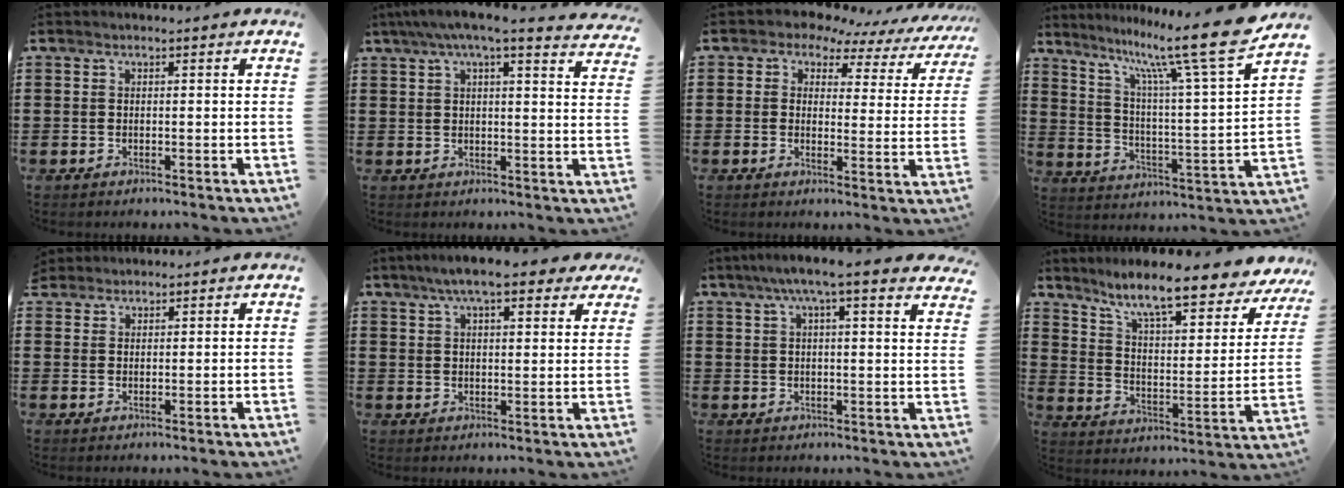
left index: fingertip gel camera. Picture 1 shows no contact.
{"total": 5.5, "force": [4.4, 0.0, 3.2], "torque": [-0.078, -0.014, 0.075]}
{"total": 3.9, "force": [3.0, 2.1, 1.2], "torque": [-0.038, -0.017, 0.045]}
{"total": 13.8, "force": [11.0, -0.2, 8.3], "torque": [-0.164, -0.074, 0.172]}
{"total": 1.7, "force": [1.6, 0.5, -0.1], "torque": [-0.003, 0.003, 0.034]}
{"total": 7.6, "force": [5.8, 1.6, 4.7], "torque": [-0.098, -0.002, 0.104]}
{"total": 6.3, "force": [4.9, 0.3, 4.1], "torque": [-0.085, -0.007, 0.083]}
{"total": 9.7, "force": [8.0, 0.3, 5.4], "torque": [-0.126, -0.056, 0.130]}